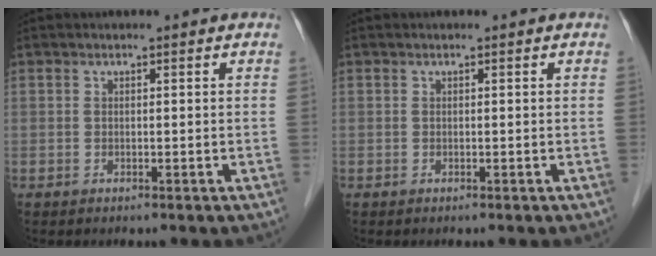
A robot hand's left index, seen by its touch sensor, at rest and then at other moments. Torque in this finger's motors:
{"motor_torque": [0.00, 0.00, 0.00, 0.00]}